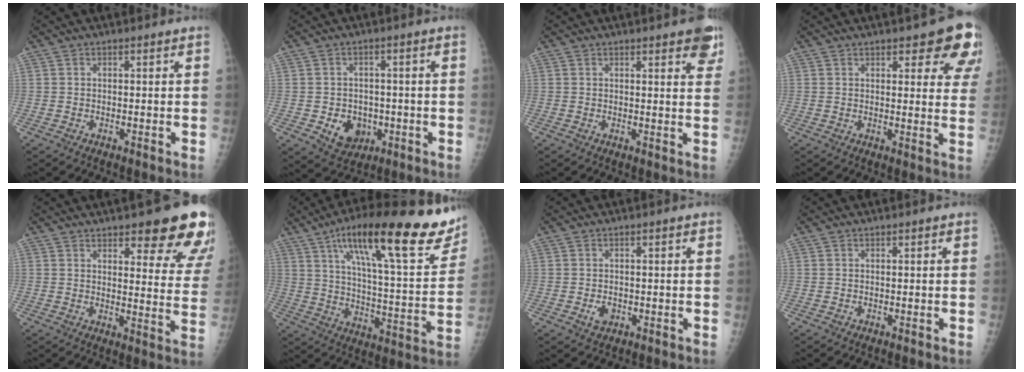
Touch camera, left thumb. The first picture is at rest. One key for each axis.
{"total": 6.7, "fx": -1.8, "fy": 5.5, "fz": 3.4, "tx": -0.023, "ty": 0.007, "tz": -0.018}
{"total": 7.0, "fx": 4.2, "fy": 2.0, "fz": 5.2, "tx": -0.039, "ty": -0.011, "tz": 0.046}
{"total": 10.8, "fx": 6.5, "fy": 3.8, "fz": 7.7, "tx": -0.053, "ty": -0.028, "tz": 0.069}
{"total": 17.5, "fx": 11.3, "fy": 5.1, "fz": 12.3, "tx": -0.112, "ty": -0.057, "tz": 0.132}
{"total": 28.7, "fx": 17.3, "fy": 6.9, "fz": 21.8, "tx": -0.296, "ty": -0.040, "tz": 0.262}
{"total": 2.2, "fx": -0.6, "fy": 1.6, "fz": 1.3, "tx": -0.018, "ty": 0.001, "tz": -0.008}
{"total": 0.0}